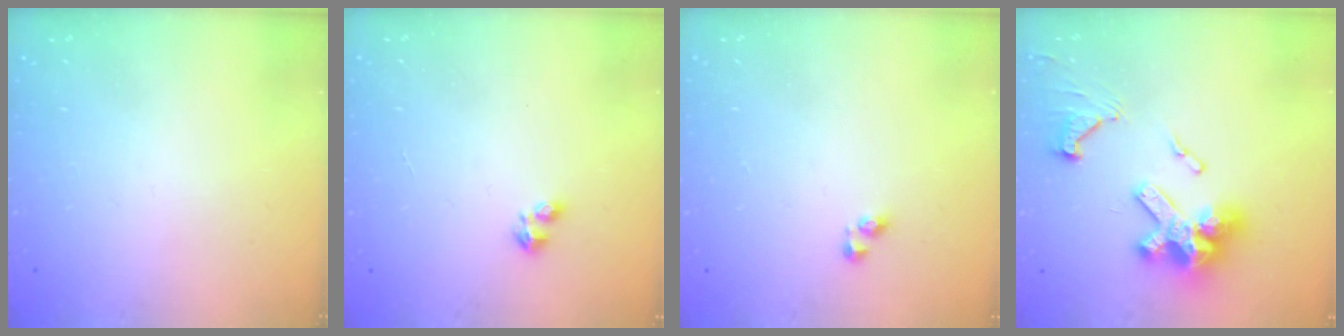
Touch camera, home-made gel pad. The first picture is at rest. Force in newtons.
{"total": 2.0, "press": 2.0, "slide": 0.4}
{"total": 3.6, "press": 3.6, "slide": 0.3}
{"total": 16.1, "press": 16.1, "slide": 1.1}